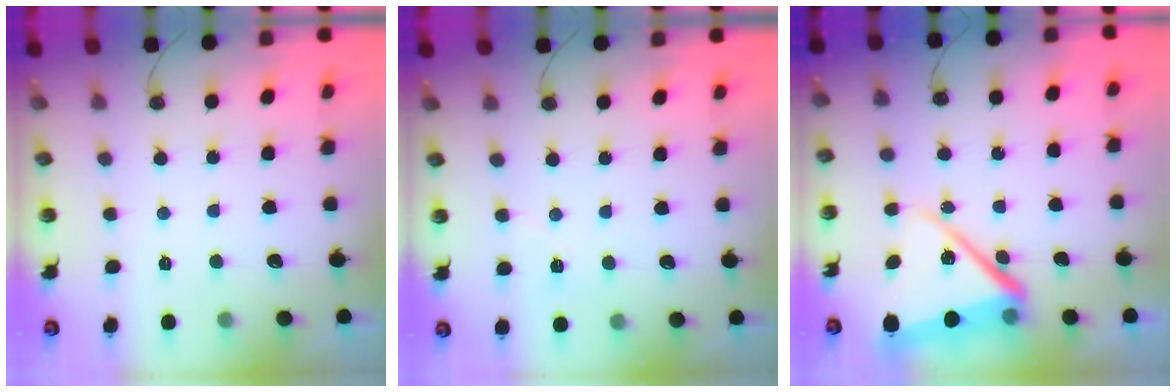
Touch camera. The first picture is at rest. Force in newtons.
{"total": 5.1, "press": 5.0, "slide": 1.1}
{"total": 14.3, "press": 14.2, "slide": 1.5}